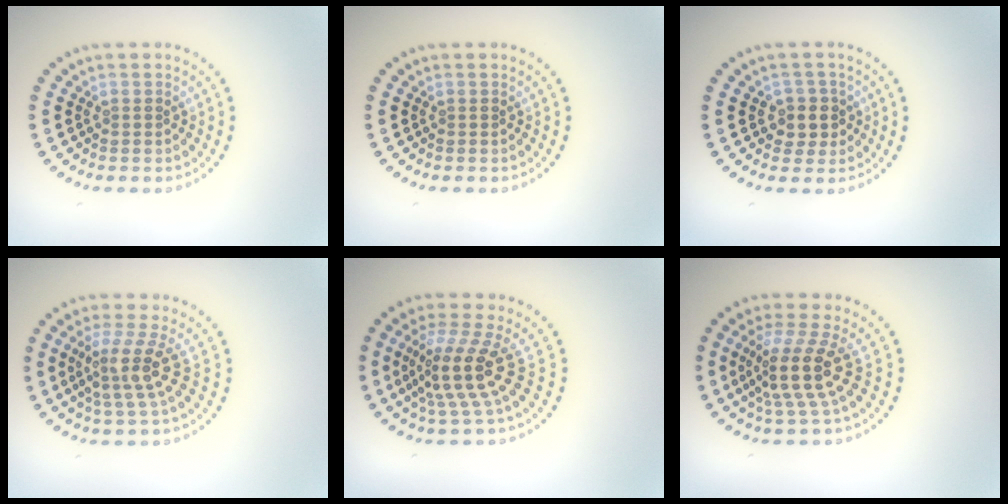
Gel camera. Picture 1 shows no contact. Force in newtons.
{"total": 0.0}
{"total": 2.3, "press": 2.0, "slide": 1.0}
{"total": 3.8, "press": 2.8, "slide": 2.7}
{"total": 4.7, "press": 3.5, "slide": 3.0}
{"total": 4.6, "press": 3.4, "slide": 3.0}